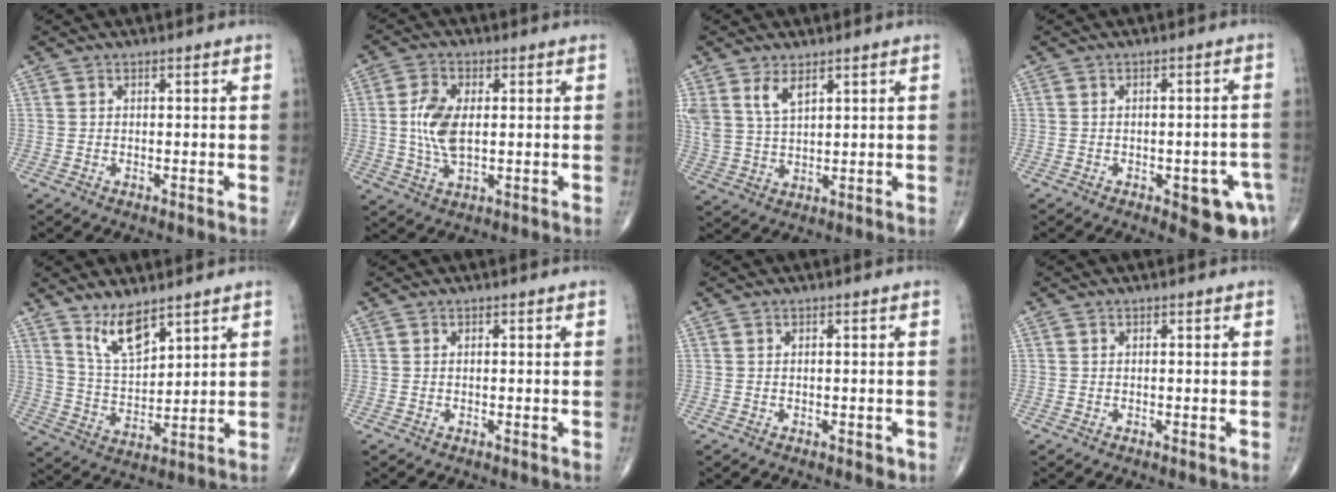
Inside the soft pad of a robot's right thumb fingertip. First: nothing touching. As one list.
[{"total": 8.3, "force": [0.5, 4.3, 7.0], "torque": [-0.147, -0.003, 0.011]}, {"total": 6.0, "force": [3.6, 2.8, 4.0], "torque": [-0.078, -0.015, 0.079]}, {"total": 9.3, "force": [-3.7, 3.6, 7.8], "torque": [-0.069, 0.013, -0.037]}, {"total": 8.3, "force": [5.9, 2.8, 5.1], "torque": [-0.086, -0.046, 0.121]}, {"total": 0.0}, {"total": 1.3, "force": [-0.4, 0.6, 1.0], "torque": [-0.009, -0.002, -0.003]}, {"total": 0.0}]